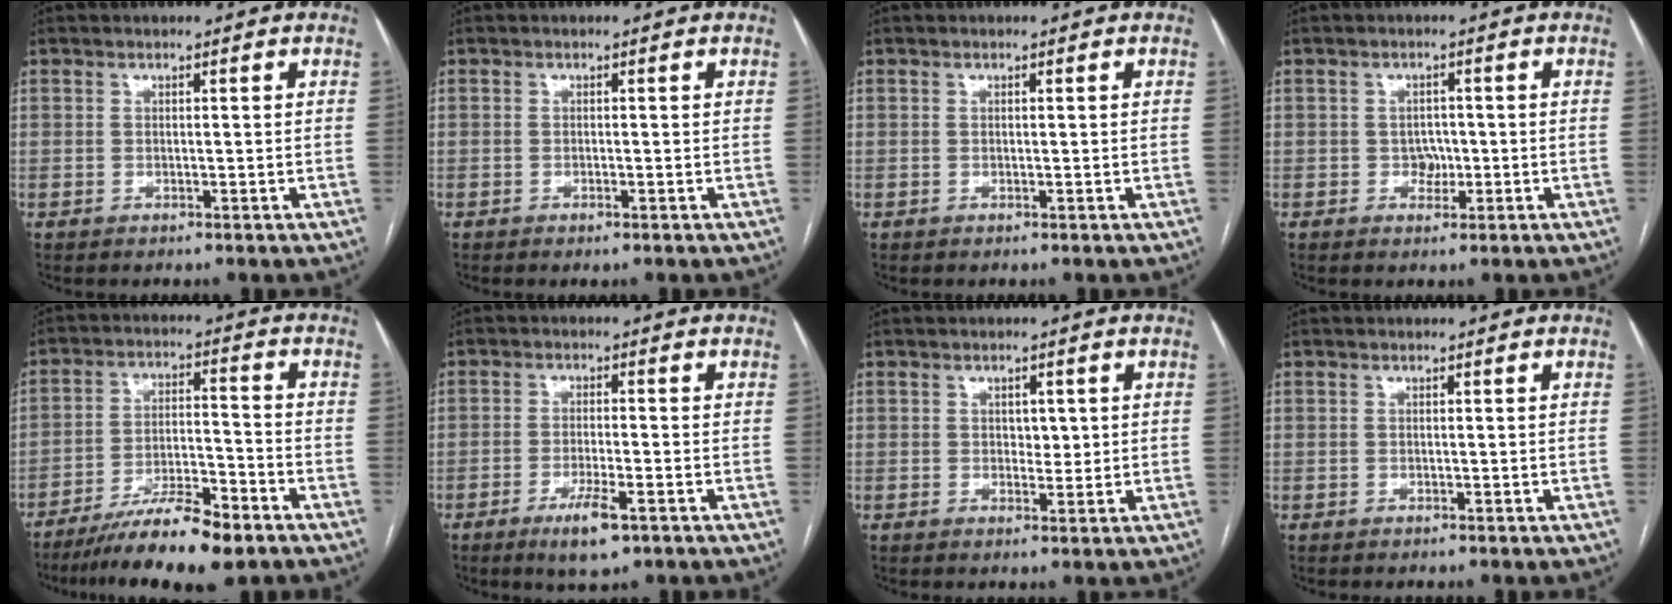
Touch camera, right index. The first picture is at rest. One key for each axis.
{"total": 0.6, "fx": -0.4, "fy": 0.0, "fz": 0.5, "tx": -0.008, "ty": -0.001, "tz": -0.005}
{"total": 0.0}
{"total": 2.3, "fx": -0.4, "fy": 1.9, "fz": 1.2, "tx": -0.011, "ty": 0.005, "tz": -0.004}
{"total": 11.8, "fx": -8.6, "fy": 2.0, "fz": 7.8, "tx": -0.130, "ty": -0.016, "tz": -0.147}
{"total": 5.7, "fx": -3.2, "fy": 0.9, "fz": 4.6, "tx": -0.087, "ty": -0.009, "tz": -0.050}
{"total": 2.3, "fx": 0.5, "fy": 1.5, "fz": 1.7, "tx": -0.018, "ty": -0.001, "tz": 0.008}
{"total": 0.0}